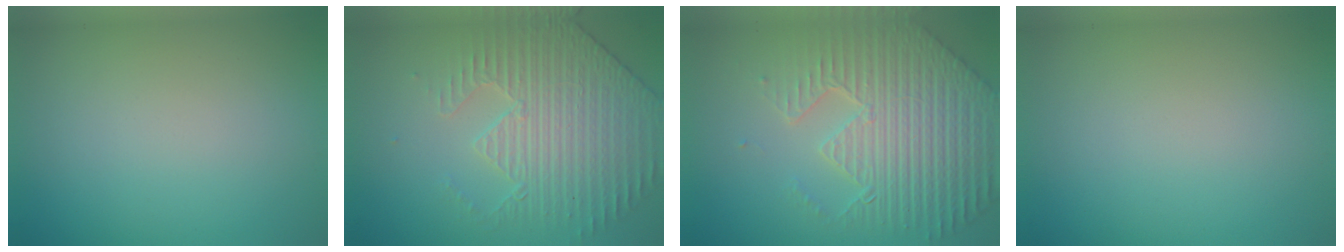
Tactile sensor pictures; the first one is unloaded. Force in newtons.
{"total": 4.2, "press": 4.0, "slide": 1.2}
{"total": 8.5, "press": 6.1, "slide": 5.8}
{"total": 0.0}